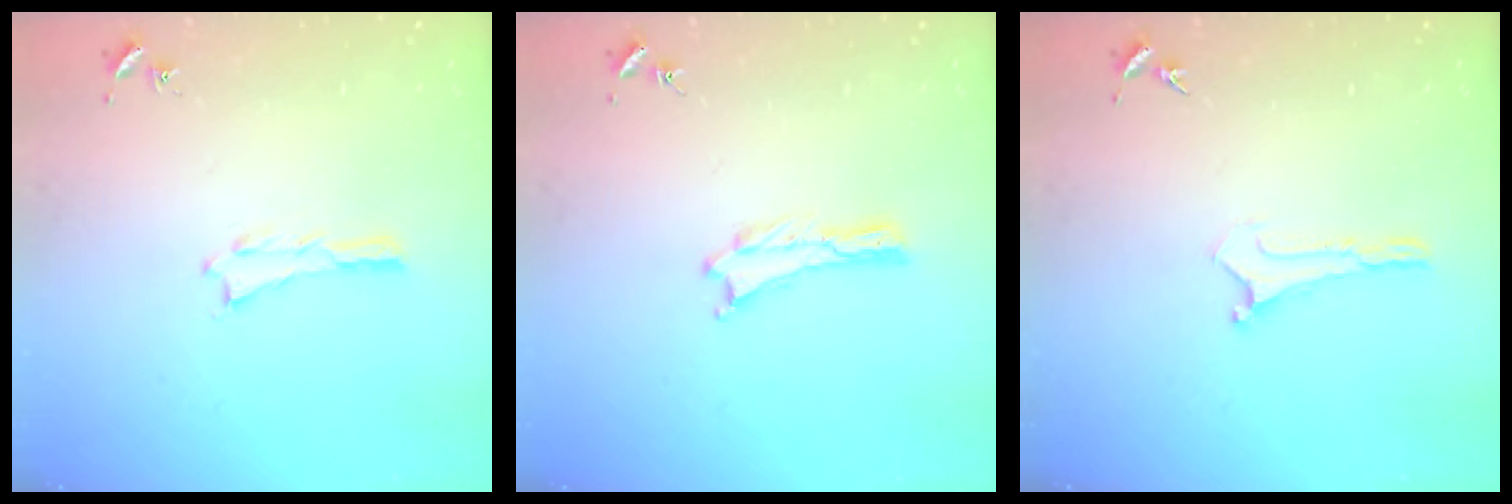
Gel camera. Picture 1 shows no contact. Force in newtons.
{"total": 0.0}
{"total": 0.0}